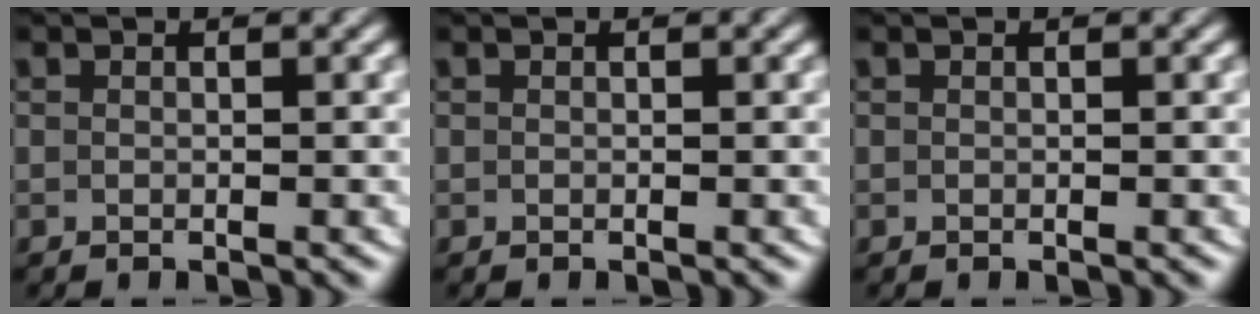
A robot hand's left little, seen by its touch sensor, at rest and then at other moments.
{"total": 0.0}
{"total": 0.0}